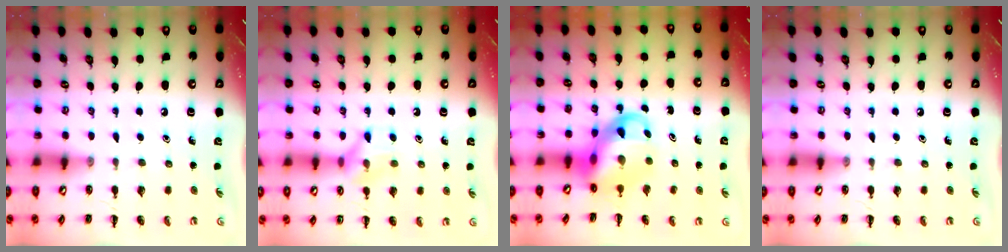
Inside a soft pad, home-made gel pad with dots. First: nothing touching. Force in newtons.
{"total": 8.2, "press": 8.2, "slide": 0.7}
{"total": 8.5, "press": 8.2, "slide": 2.2}
{"total": 0.0}